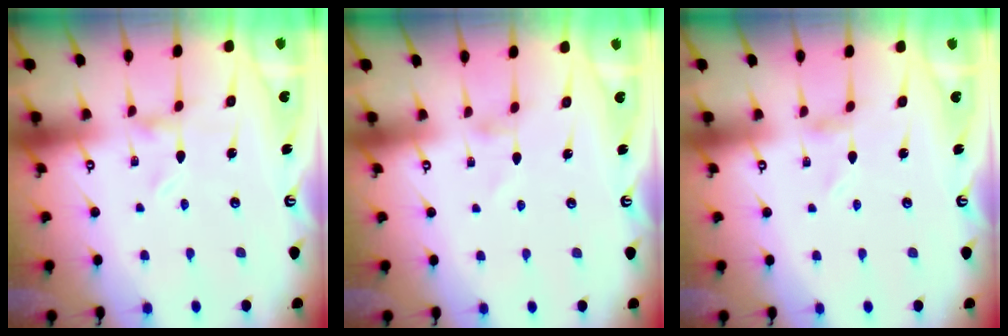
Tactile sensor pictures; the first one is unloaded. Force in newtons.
{"total": 0.6, "press": 0.5, "slide": 0.3}
{"total": 1.0, "press": 1.0, "slide": 0.1}